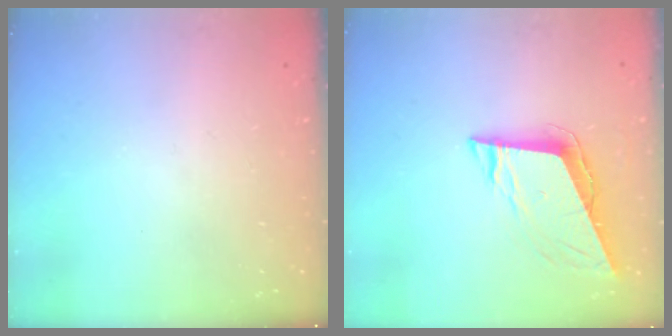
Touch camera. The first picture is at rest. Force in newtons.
{"total": 9.1, "press": 8.5, "slide": 3.1}